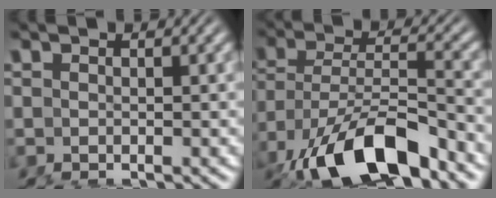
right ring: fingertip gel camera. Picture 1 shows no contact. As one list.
[{"total": 8.2, "force": [-4.1, 3.4, 6.3], "torque": [-0.124, -0.041, -0.044]}]